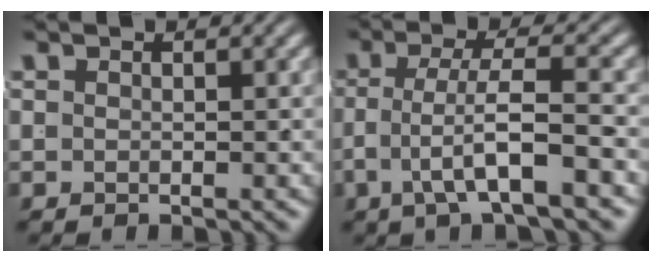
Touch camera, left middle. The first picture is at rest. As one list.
[{"total": 4.5, "force": [-1.7, 0.9, 4.1], "torque": [-0.077, -0.010, -0.022]}]